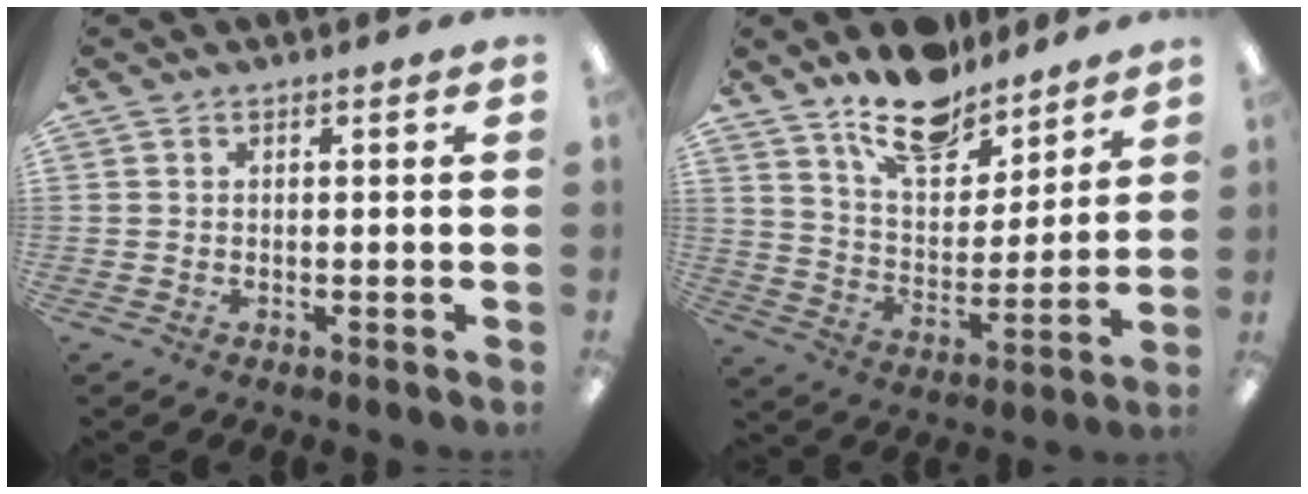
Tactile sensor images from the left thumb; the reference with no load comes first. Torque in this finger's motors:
{"motor_torque": [0.39, 0.29, -0.04, -0.90, 0.10]}